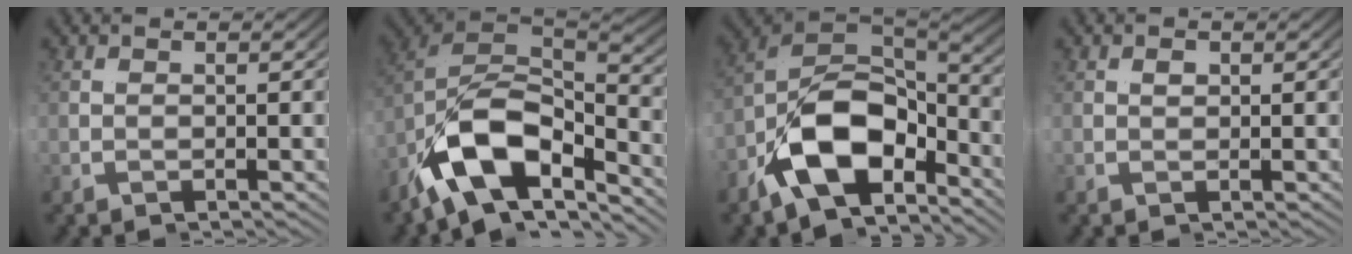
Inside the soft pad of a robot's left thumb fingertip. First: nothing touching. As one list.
[{"total": 11.1, "force": [-3.2, 6.0, 8.8], "torque": [-0.194, -0.007, -0.047]}, {"total": 13.0, "force": [-3.5, 7.1, 10.3], "torque": [-0.218, -0.020, -0.044]}, {"total": 0.8, "force": [0.1, 0.7, 0.4], "torque": [-0.007, -0.006, 0.007]}]